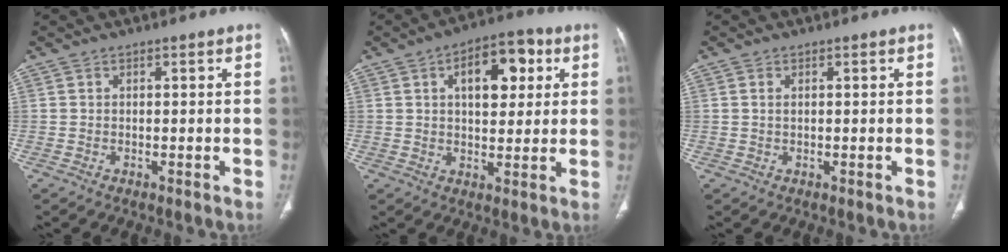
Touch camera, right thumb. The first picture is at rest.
{"total": 11.7, "force": [3.8, 6.4, 9.1], "torque": [-0.094, 0.009, 0.051]}
{"total": 0.8, "force": [0.2, 0.4, 0.7], "torque": [-0.019, 0.003, 0.007]}